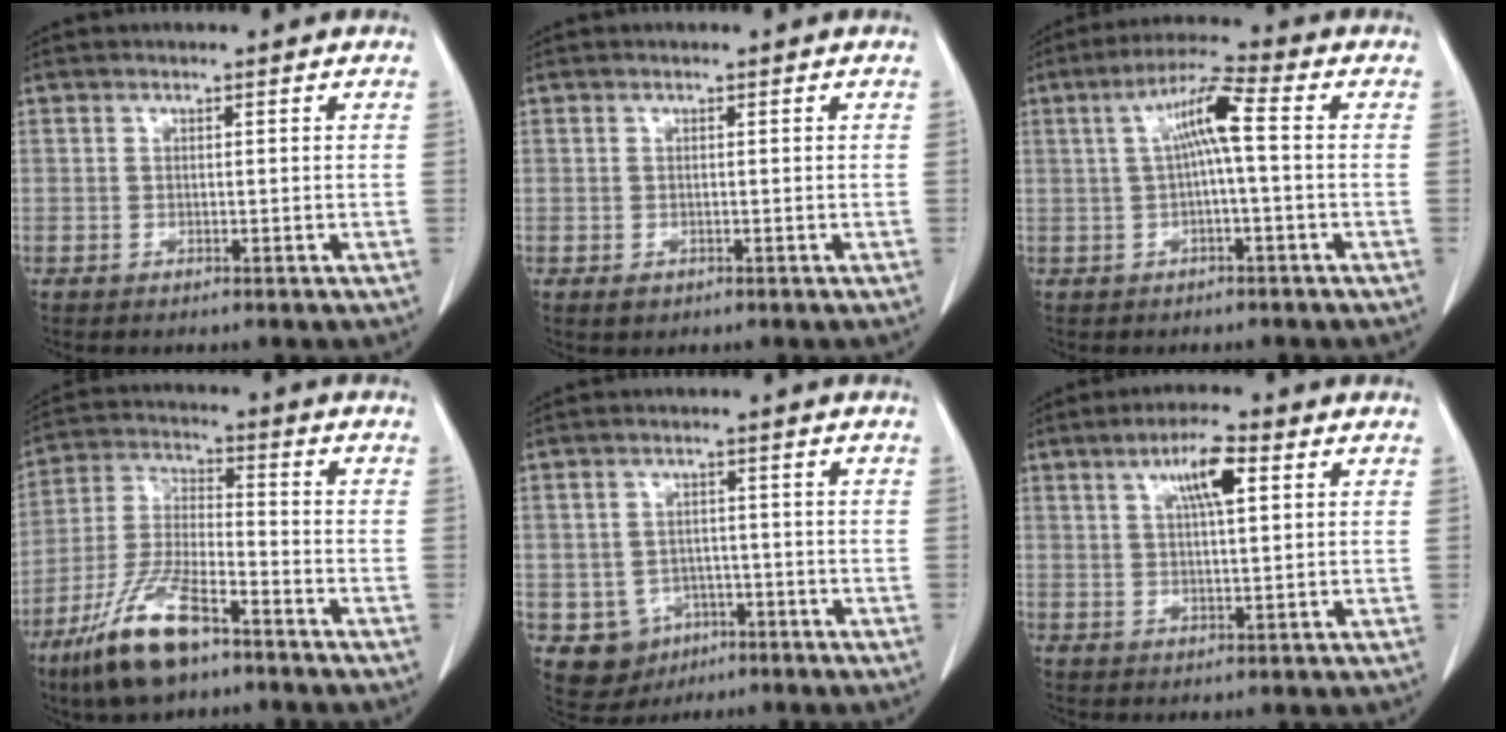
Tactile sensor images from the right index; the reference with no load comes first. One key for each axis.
{"total": 1.0, "fx": -0.4, "fy": 0.9, "fz": 0.3, "tx": -0.005, "ty": 0.003, "tz": -0.001}
{"total": 6.7, "fx": 0.7, "fy": 0.3, "fz": 6.6, "tx": -0.122, "ty": 0.022, "tz": 0.011}
{"total": 13.0, "fx": -8.5, "fy": 3.3, "fz": 9.3, "tx": -0.198, "ty": -0.020, "tz": -0.157}
{"total": 6.4, "fx": -2.5, "fy": 5.8, "fz": 1.3, "tx": -0.020, "ty": 0.009, "tz": -0.023}
{"total": 6.4, "fx": 2.6, "fy": 1.1, "fz": 5.7, "tx": -0.102, "ty": 0.009, "tz": 0.042}